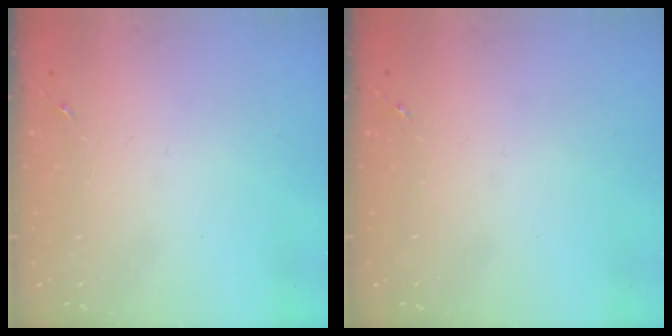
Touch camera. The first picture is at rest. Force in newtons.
{"total": 0.0}